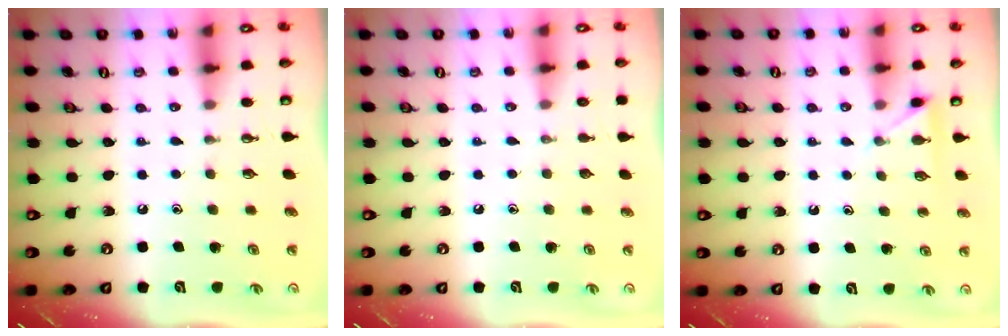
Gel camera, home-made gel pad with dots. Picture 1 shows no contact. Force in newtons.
{"total": 0.0}
{"total": 3.5, "press": 3.5, "slide": 0.4}